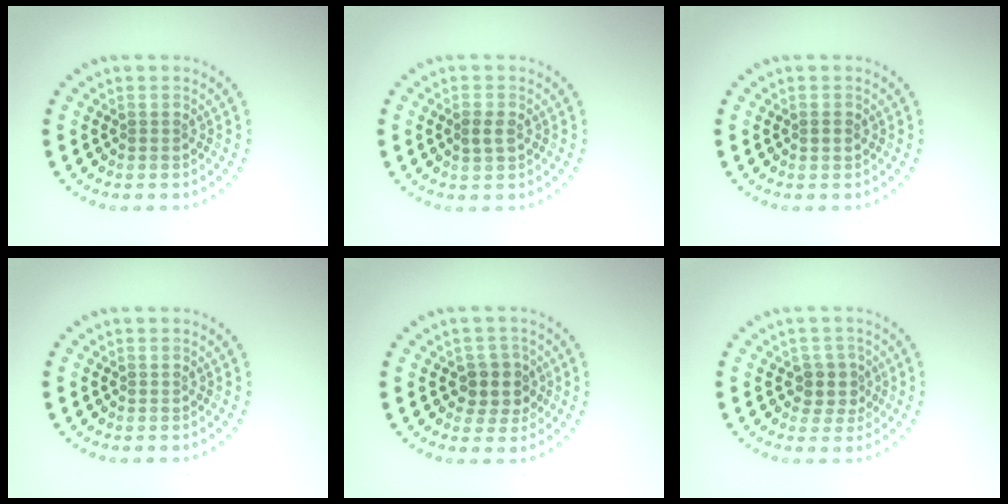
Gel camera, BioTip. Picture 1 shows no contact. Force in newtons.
{"total": 1.5, "press": 1.5, "slide": 0.1}
{"total": 0.8, "press": 0.8, "slide": 0.3}
{"total": 0.0}
{"total": 2.8, "press": 2.5, "slide": 1.3}
{"total": 2.3, "press": 1.9, "slide": 1.3}